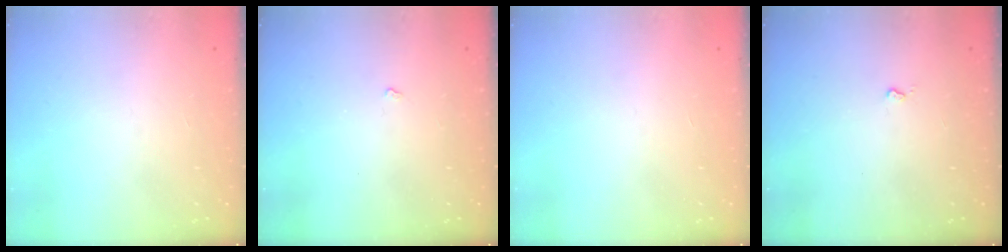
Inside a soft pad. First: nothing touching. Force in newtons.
{"total": 2.4, "press": 2.3, "slide": 0.4}
{"total": 0.0}
{"total": 2.7, "press": 2.6, "slide": 0.4}